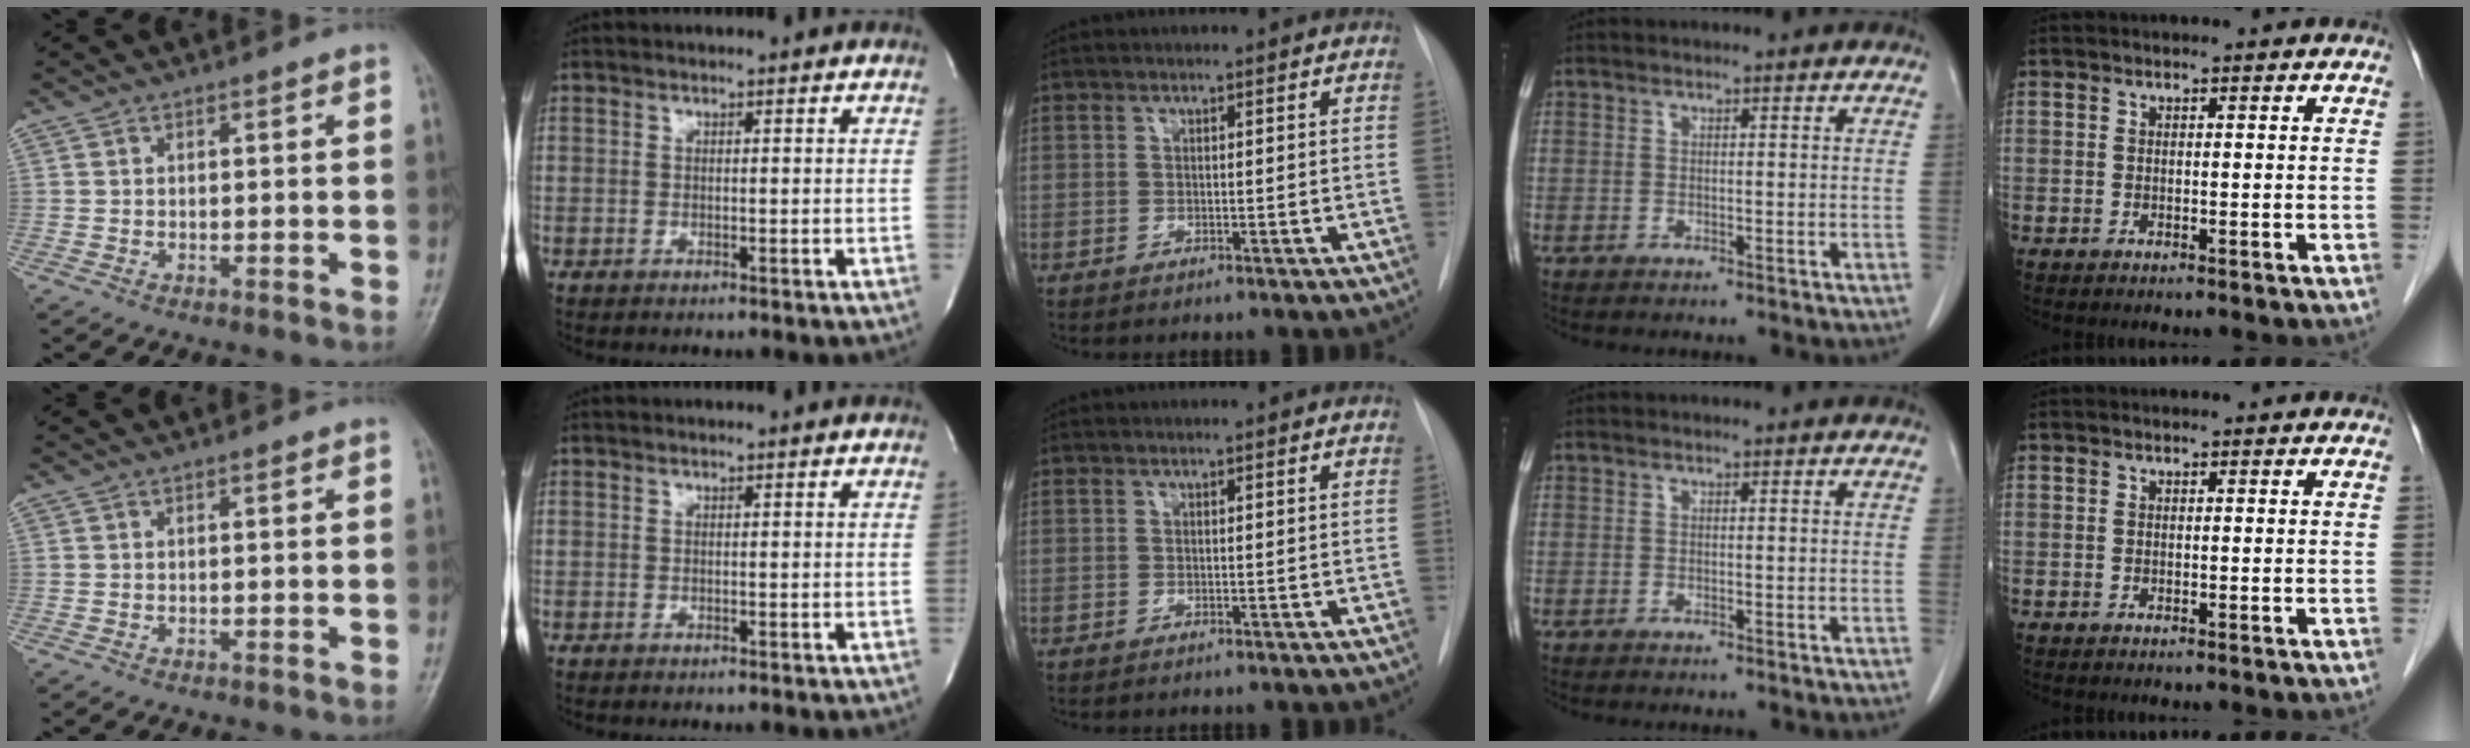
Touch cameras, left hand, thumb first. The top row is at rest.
{}